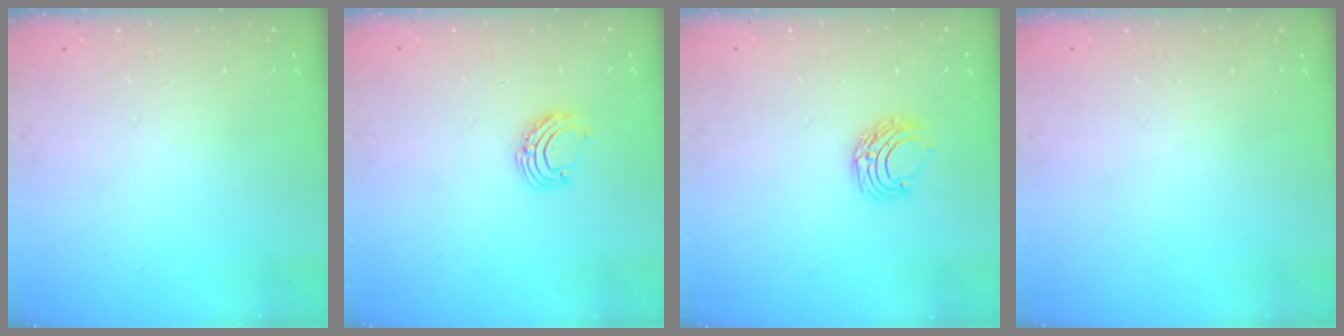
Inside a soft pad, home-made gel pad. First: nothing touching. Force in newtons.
{"total": 7.3, "press": 7.3, "slide": 0.9}
{"total": 6.7, "press": 6.7, "slide": 0.7}
{"total": 0.0}